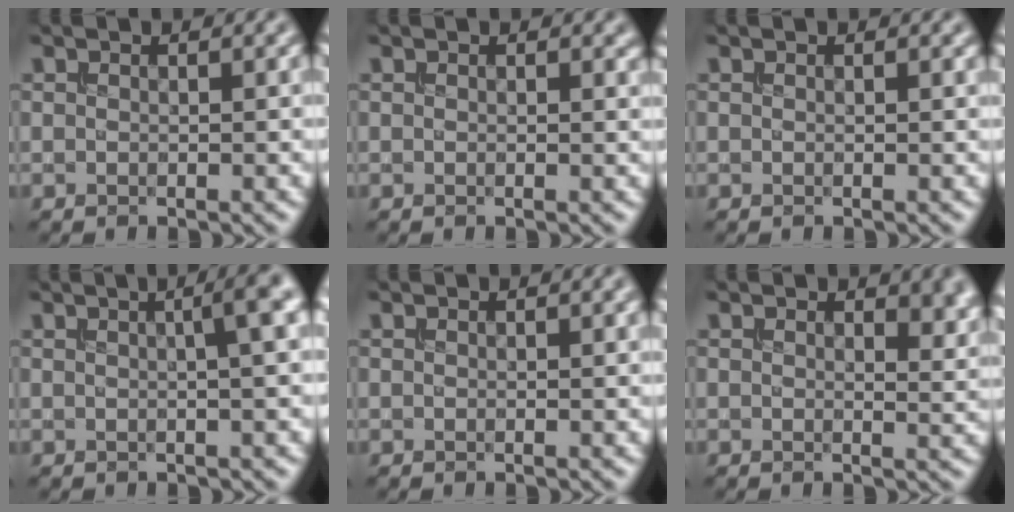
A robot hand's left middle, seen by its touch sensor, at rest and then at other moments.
{"total": 0.6, "force": [0.3, 0.4, 0.3], "torque": [-0.002, -0.002, 0.005]}
{"total": 0.0}
{"total": 3.4, "force": [0.7, 0.7, 3.2], "torque": [-0.030, 0.015, 0.007]}
{"total": 0.5, "force": [0.3, 0.0, 0.5], "torque": [-0.008, 0.000, 0.006]}
{"total": 3.1, "force": [1.5, 1.5, 2.2], "torque": [-0.028, -0.004, 0.025]}